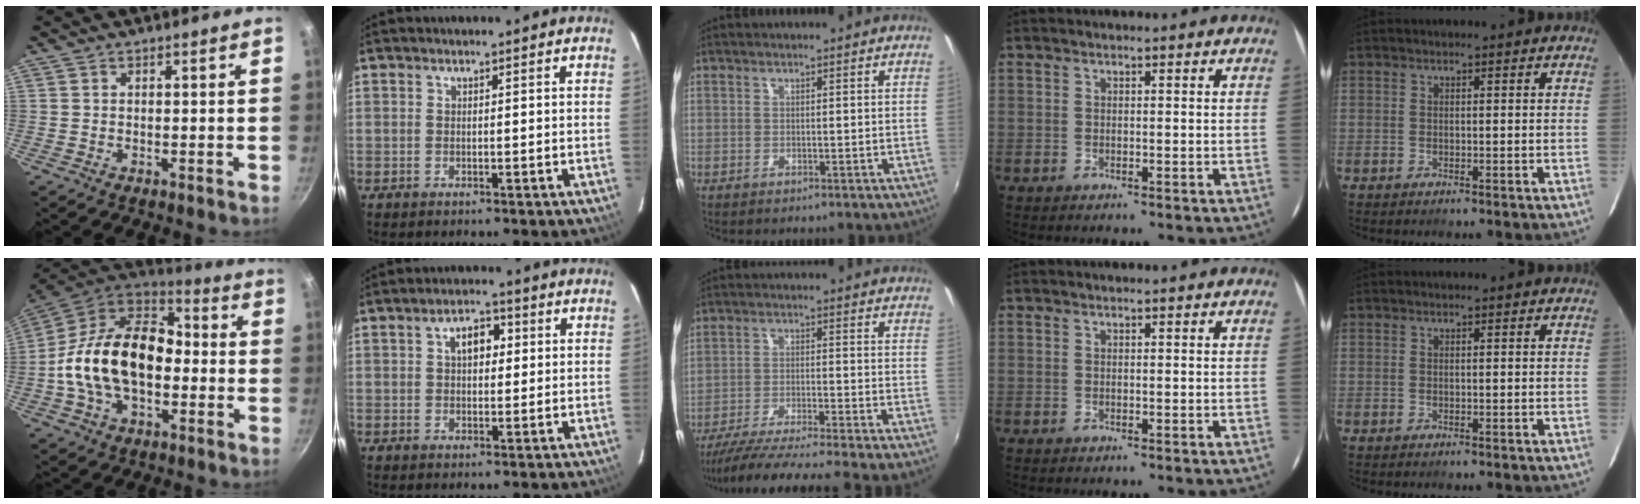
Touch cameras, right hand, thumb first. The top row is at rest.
{"thumb": {"total": 21.9, "force": [-2.3, 14.2, 16.6], "torque": [-0.269, 0.046, -0.056]}, "index": {"total": 5.0, "force": [1.4, 3.1, 3.7], "torque": [-0.058, 0.018, 0.023]}, "middle": {"total": 22.0, "force": [-19.7, -1.9, 9.5], "torque": [-0.167, -0.046, -0.300]}}